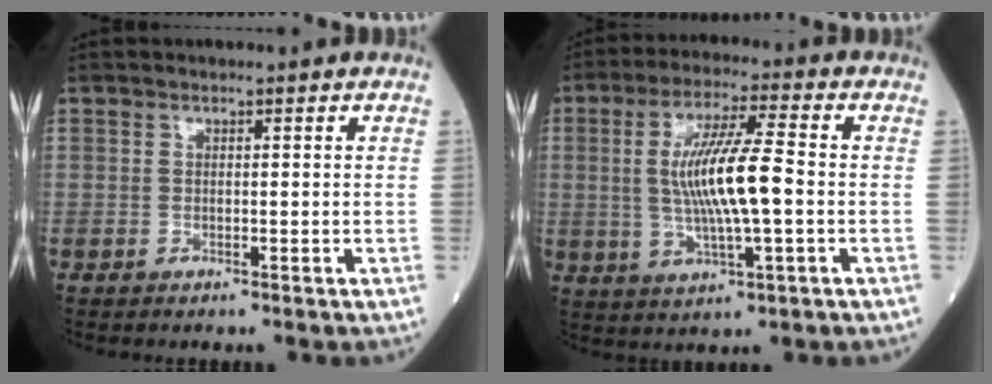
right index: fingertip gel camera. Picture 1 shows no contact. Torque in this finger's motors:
{"motor_torque": [0.48, 0.02, 0.34, 0.21]}